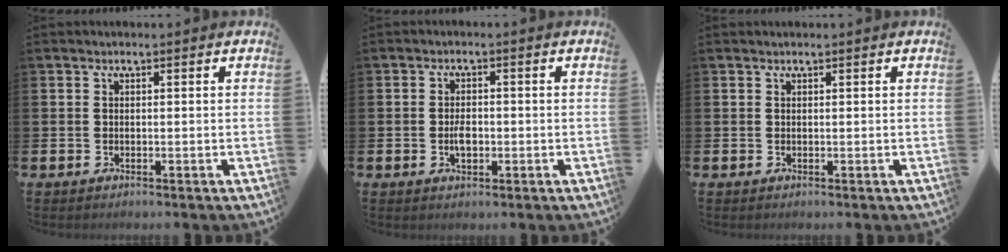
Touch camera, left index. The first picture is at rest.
{"total": 2.4, "force": [-0.3, 1.3, 2.0], "torque": [-0.029, 0.000, -0.009]}
{"total": 0.0}